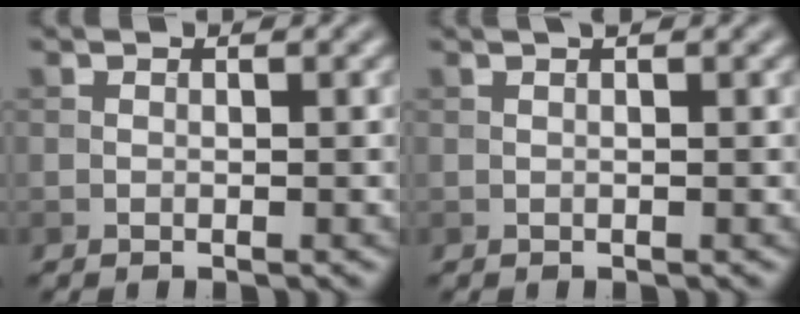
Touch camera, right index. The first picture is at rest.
{"total": 1.5, "force": [0.7, 0.4, 1.2], "torque": [-0.011, -0.001, 0.001]}